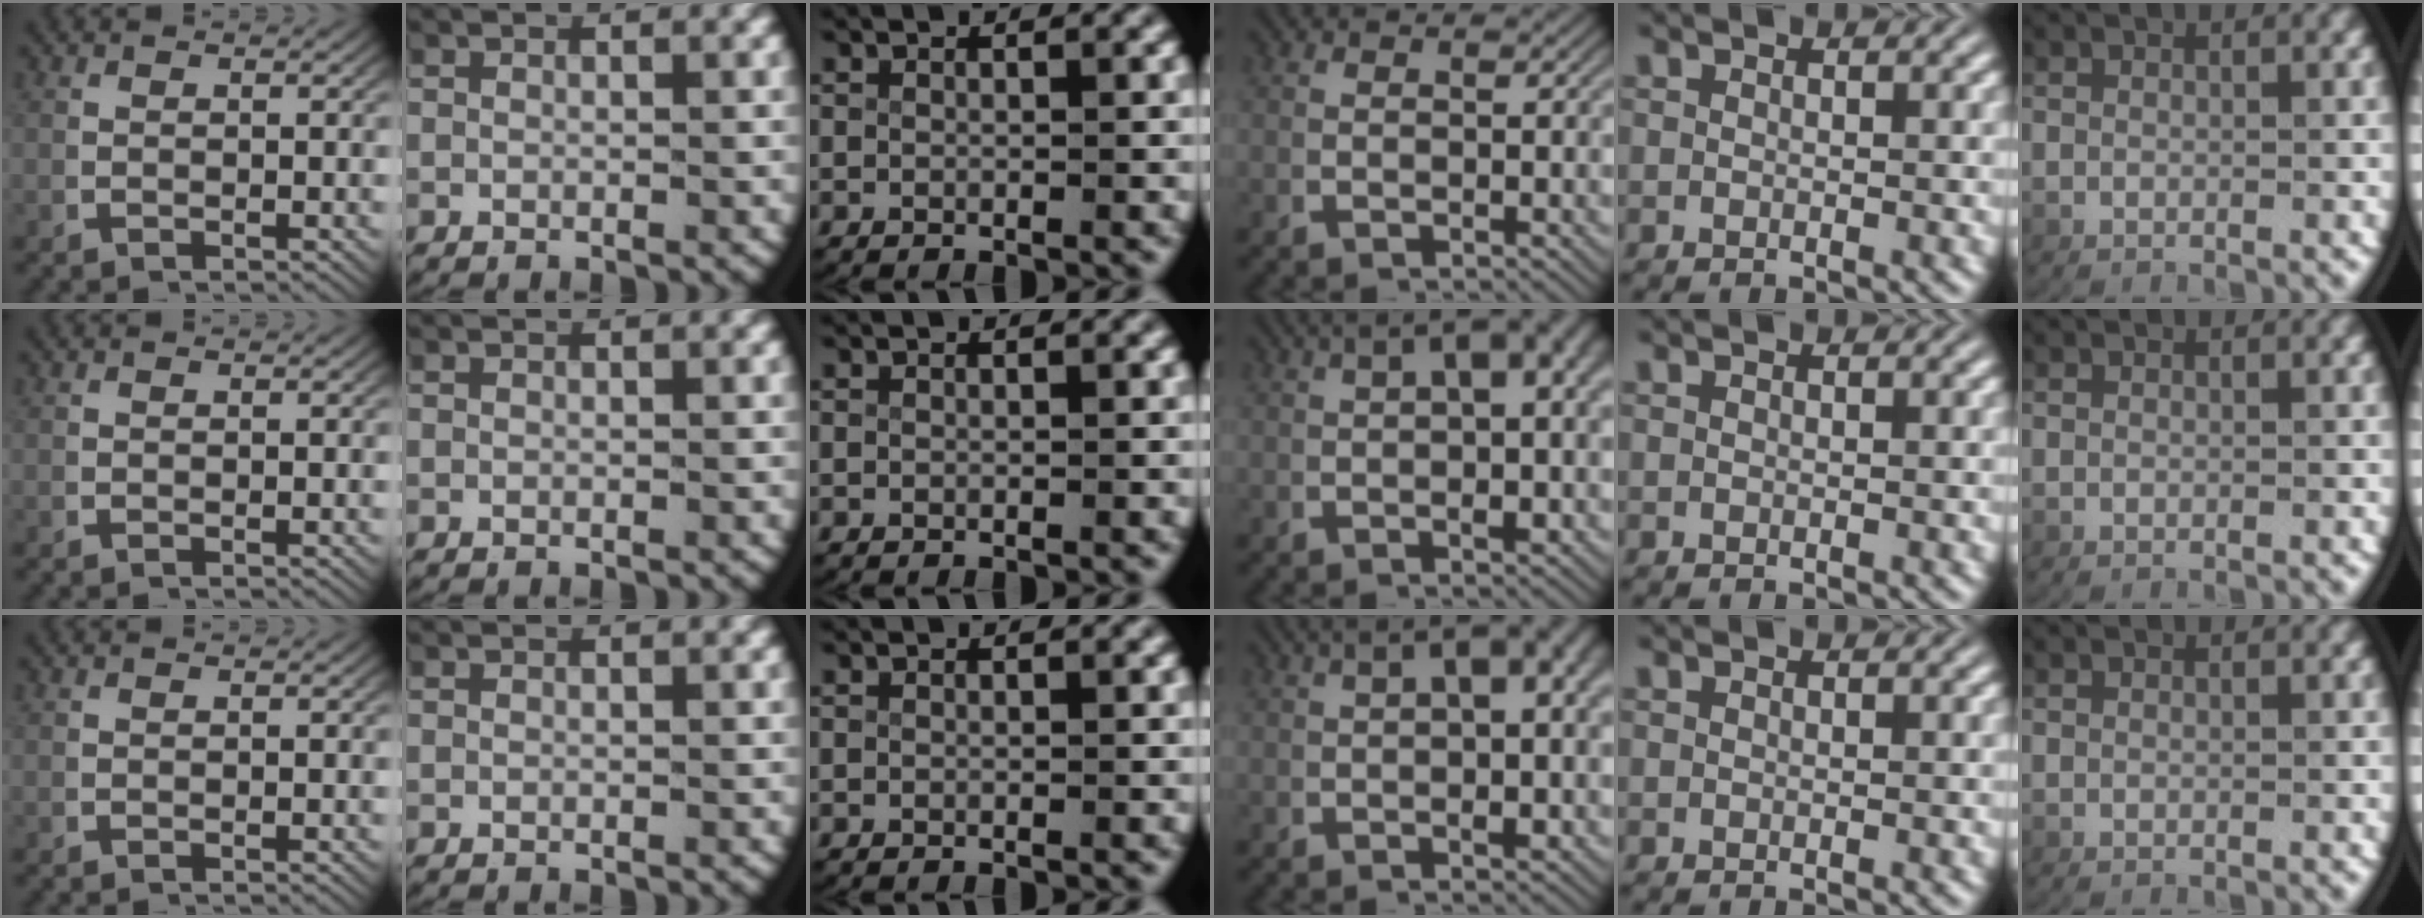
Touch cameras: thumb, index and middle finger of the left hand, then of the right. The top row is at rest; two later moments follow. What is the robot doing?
{"motion": "lift_and_place", "object": "map"}